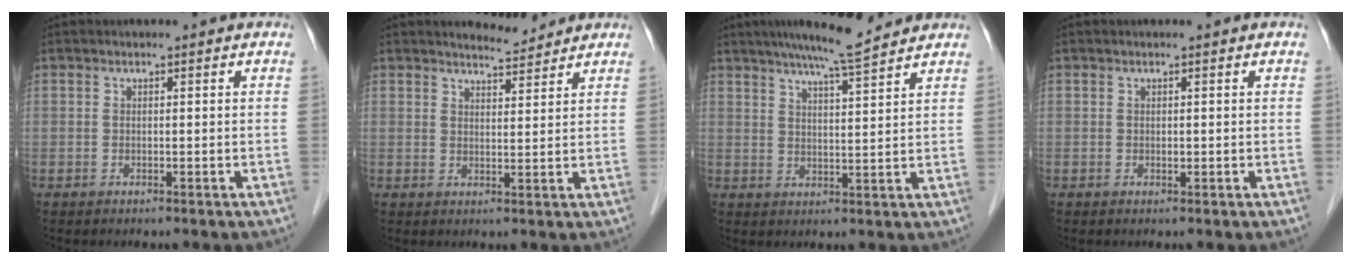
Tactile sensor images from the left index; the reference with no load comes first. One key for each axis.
{"total": 3.8, "fx": 3.7, "fy": 0.5, "fz": 0.6, "tx": -0.013, "ty": -0.003, "tz": 0.058}
{"total": 8.5, "fx": 7.5, "fy": -0.2, "fz": 4.0, "tx": -0.068, "ty": 0.009, "tz": 0.117}
{"total": 0.5, "fx": 0.2, "fy": 0.2, "fz": 0.4, "tx": -0.005, "ty": 0.000, "tz": 0.004}